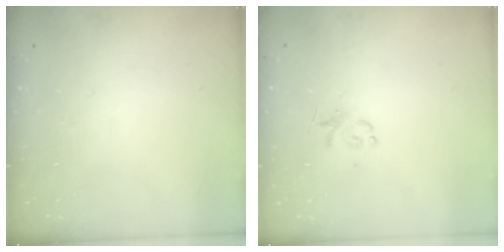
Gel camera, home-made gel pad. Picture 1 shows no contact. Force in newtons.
{"total": 2.6, "press": 2.6, "slide": 0.5}